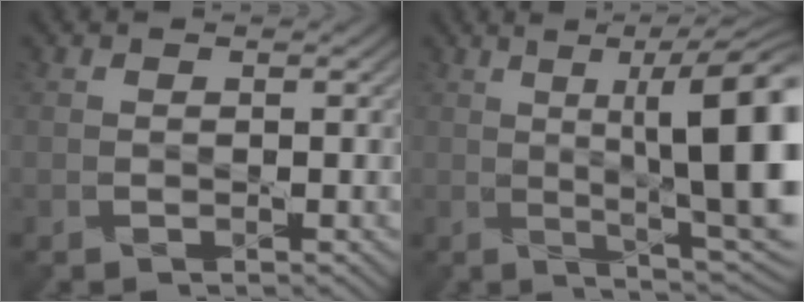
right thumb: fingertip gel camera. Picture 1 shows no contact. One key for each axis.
{"total": 15.7, "fx": 2.2, "fy": 3.7, "fz": 15.1, "tx": -0.195, "ty": 0.016, "tz": 0.039}